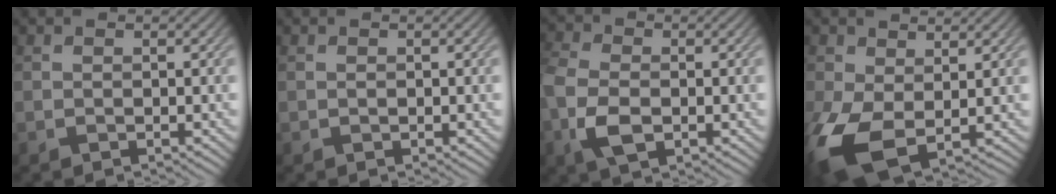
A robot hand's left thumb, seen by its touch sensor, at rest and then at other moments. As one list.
[{"total": 0.0}, {"total": 6.5, "force": [-2.0, 4.0, 4.8], "torque": [-0.130, -0.007, -0.048]}, {"total": 9.9, "force": [-1.3, 6.0, 7.7], "torque": [-0.208, -0.027, -0.018]}]